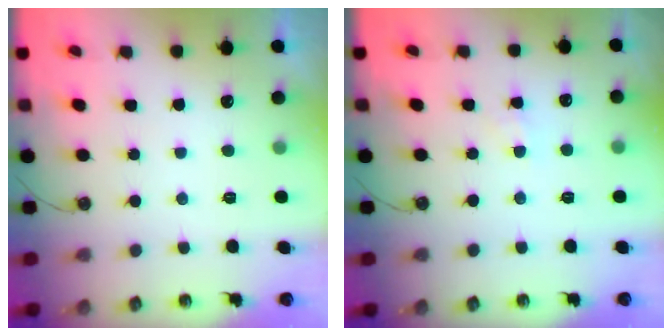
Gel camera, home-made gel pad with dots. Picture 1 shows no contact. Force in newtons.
{"total": 3.9, "press": 3.8, "slide": 0.5}